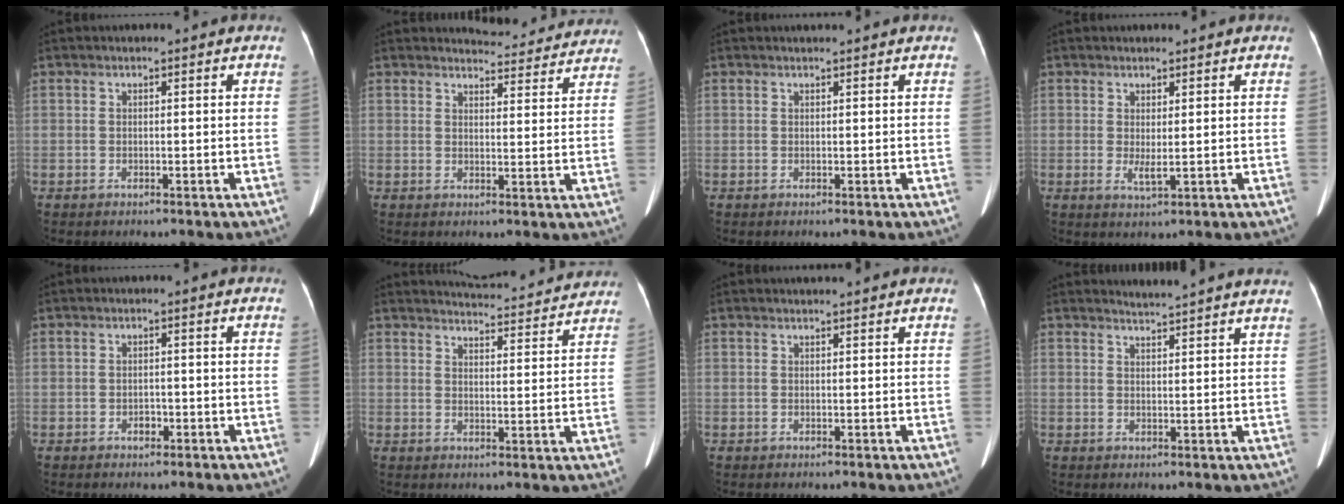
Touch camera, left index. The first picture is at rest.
{"total": 10.5, "force": [10.3, 2.2, 0.8], "torque": [0.010, -0.010, 0.107]}
{"total": 2.1, "force": [1.9, 0.0, 0.7], "torque": [-0.009, 0.017, 0.029]}
{"total": 2.2, "force": [0.6, 0.4, 2.1], "torque": [-0.041, -0.002, 0.017]}
{"total": 1.1, "force": [-0.6, 0.8, 0.5], "torque": [-0.009, 0.003, -0.006]}
{"total": 14.6, "force": [14.2, 1.9, 2.8], "torque": [-0.025, -0.010, 0.162]}
{"total": 3.1, "force": [3.0, 0.1, 1.0], "torque": [-0.014, 0.020, 0.039]}
{"total": 7.3, "force": [7.1, -0.9, 1.5], "torque": [-0.025, -0.001, 0.078]}